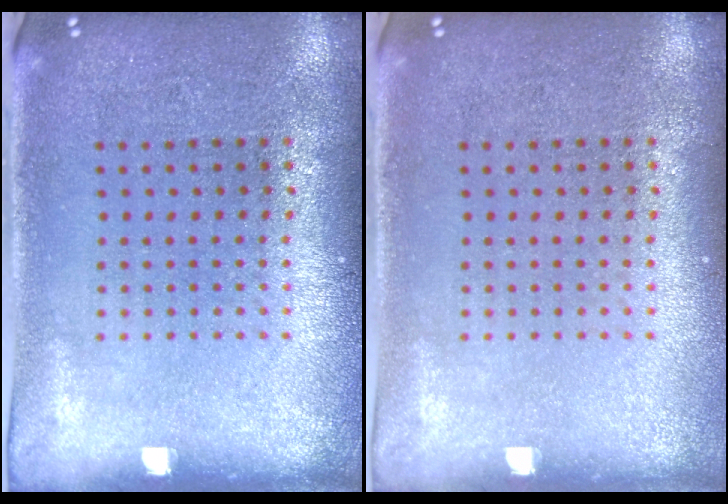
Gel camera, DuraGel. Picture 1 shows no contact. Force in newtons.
{"total": 0.0}